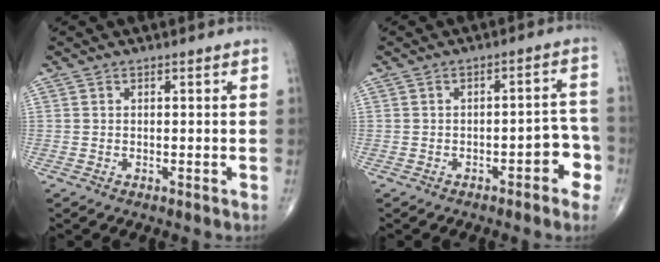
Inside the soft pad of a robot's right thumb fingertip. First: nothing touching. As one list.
[{"total": 5.9, "force": [-2.7, 2.5, 4.6], "torque": [-0.031, 0.032, -0.034]}]